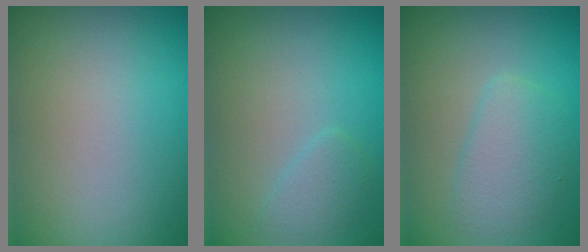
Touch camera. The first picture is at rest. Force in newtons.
{"total": 1.4, "press": 1.4, "slide": 0.1}
{"total": 2.9, "press": 2.9, "slide": 0.1}